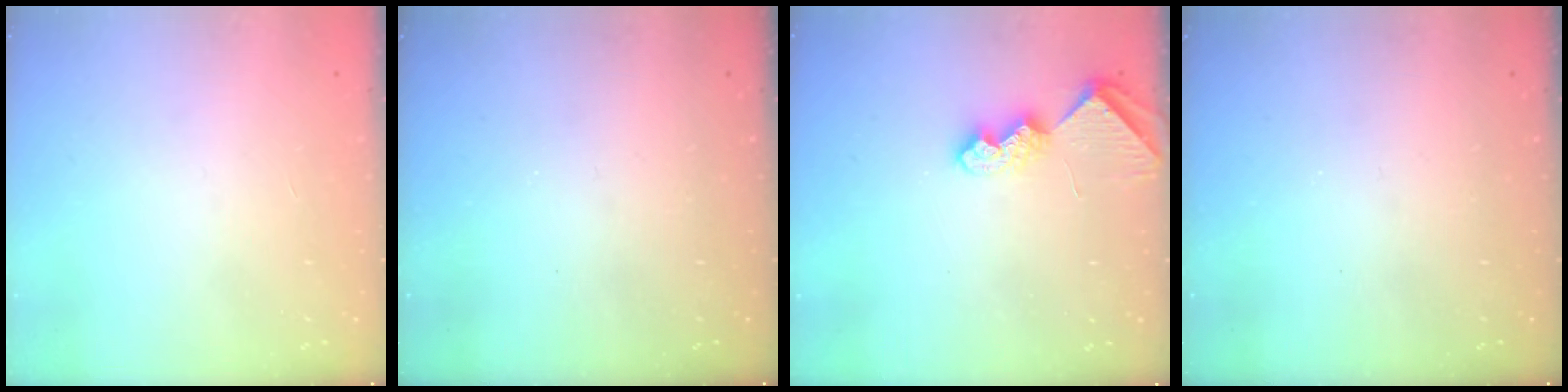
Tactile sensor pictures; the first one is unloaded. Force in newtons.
{"total": 0.0}
{"total": 7.3, "press": 7.3, "slide": 0.4}
{"total": 0.0}